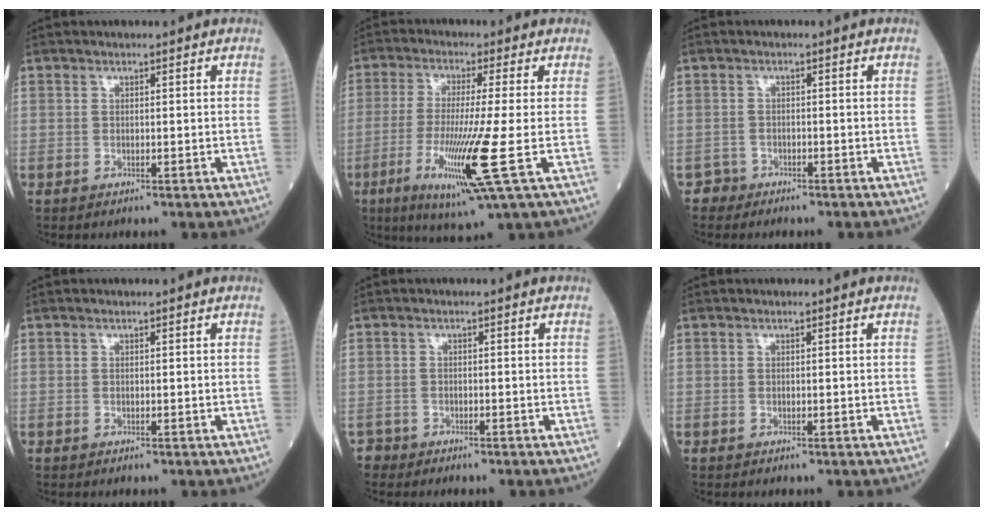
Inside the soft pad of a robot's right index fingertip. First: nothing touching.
{"total": 11.9, "force": [-3.4, -1.0, 11.3], "torque": [-0.231, -0.035, -0.063]}
{"total": 1.7, "force": [-1.3, 0.9, -0.8], "torque": [0.013, 0.005, -0.028]}
{"total": 0.0}
{"total": 1.3, "force": [-1.0, 0.5, -0.5], "torque": [0.007, 0.001, -0.022]}
{"total": 0.0}